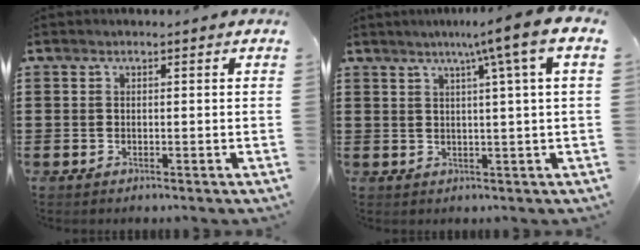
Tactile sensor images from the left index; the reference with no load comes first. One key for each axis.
{"total": 6.4, "fx": 3.0, "fy": -1.3, "fz": 5.5, "tx": -0.096, "ty": -0.009, "tz": 0.041}